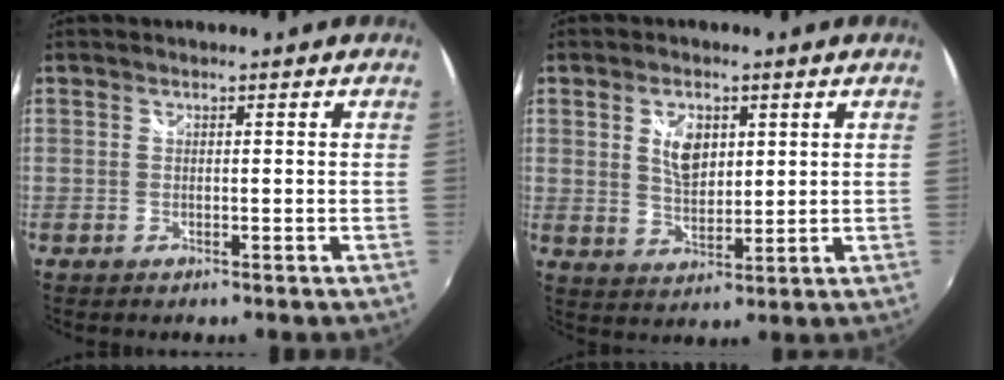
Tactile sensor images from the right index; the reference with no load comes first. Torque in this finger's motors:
{"motor_torque": [0.19, 0.04, 0.15, 0.09]}